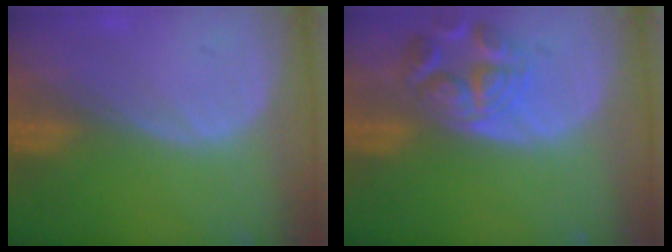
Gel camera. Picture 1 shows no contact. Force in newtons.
{"total": 6.5, "press": 6.3, "slide": 1.6}